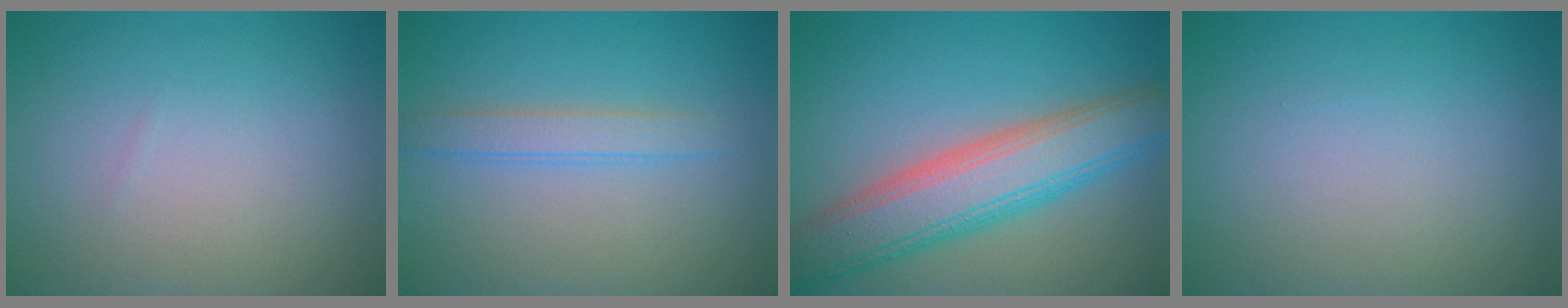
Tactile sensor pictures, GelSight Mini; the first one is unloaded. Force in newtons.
{"total": 1.9, "press": 1.9, "slide": 0.2}
{"total": 7.8, "press": 7.7, "slide": 0.4}
{"total": 0.0}